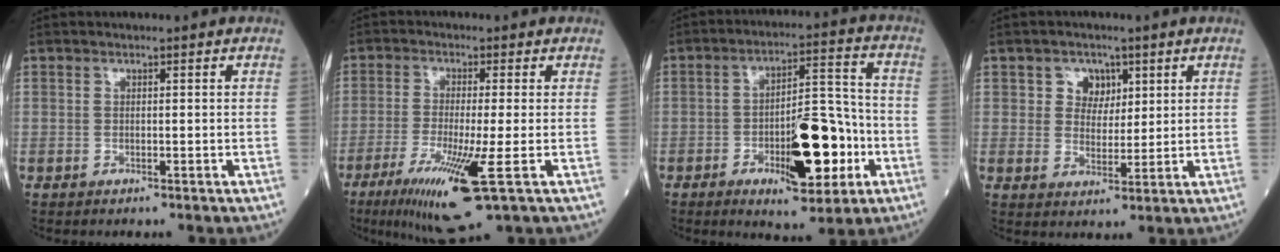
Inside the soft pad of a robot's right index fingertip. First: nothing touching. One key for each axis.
{"total": 11.3, "fx": -4.7, "fy": 0.1, "fz": 10.3, "tx": -0.195, "ty": -0.040, "tz": -0.076}
{"total": 13.3, "fx": -4.4, "fy": 4.2, "fz": 11.8, "tx": -0.178, "ty": 0.013, "tz": -0.060}
{"total": 4.3, "fx": 2.0, "fy": 3.5, "fz": 1.5, "tx": -0.019, "ty": 0.006, "tz": 0.033}